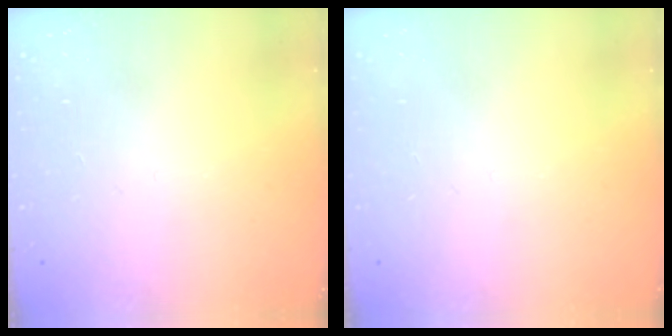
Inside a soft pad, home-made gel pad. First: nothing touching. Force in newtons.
{"total": 0.0}